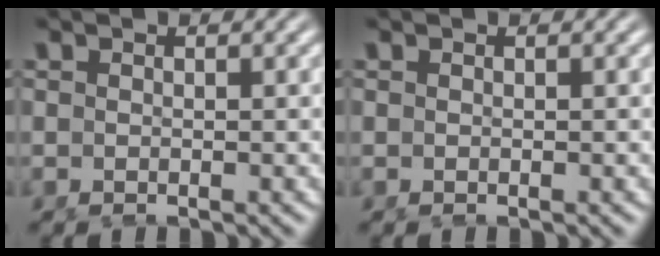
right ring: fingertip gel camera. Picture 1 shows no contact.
{"total": 0.0}